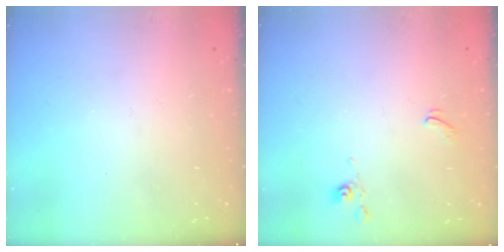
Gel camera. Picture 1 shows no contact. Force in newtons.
{"total": 2.4, "press": 2.3, "slide": 0.4}